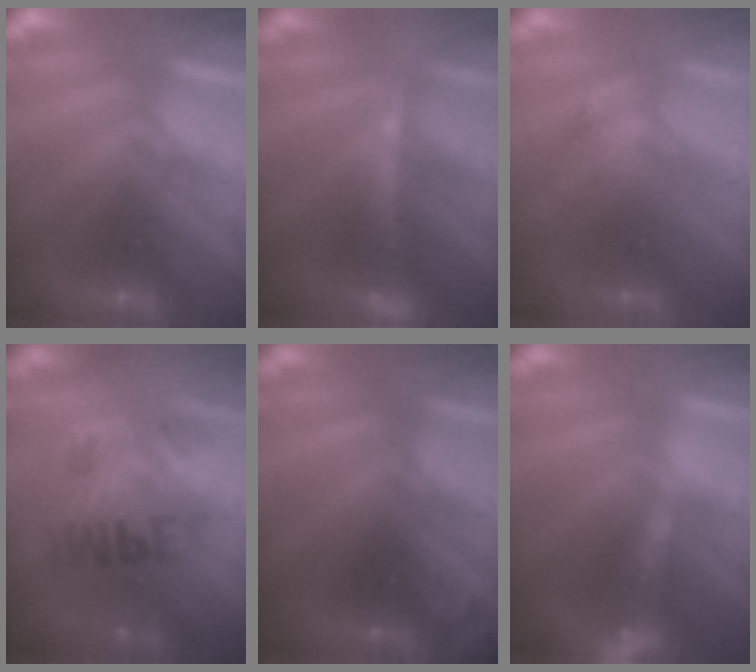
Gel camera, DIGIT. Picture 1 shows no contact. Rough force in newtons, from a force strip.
{"total": 5.0}
{"total": 2.9}
{"total": 2.3}
{"total": 2.3}
{"total": 9.6}